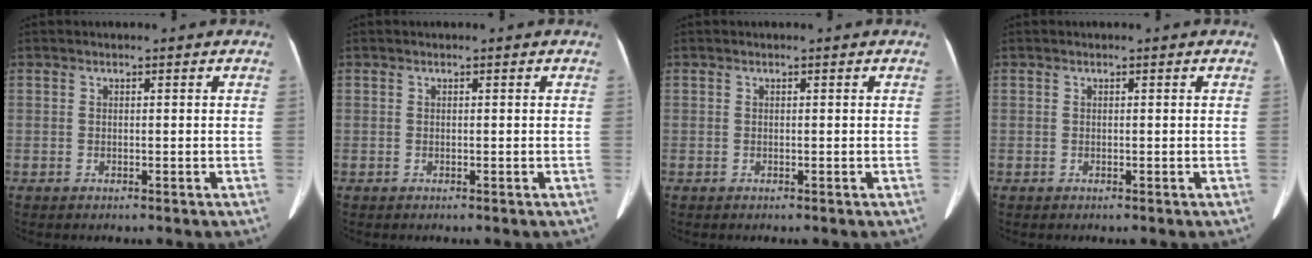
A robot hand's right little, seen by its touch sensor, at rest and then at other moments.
{"total": 0.0}
{"total": 0.0}
{"total": 0.0}